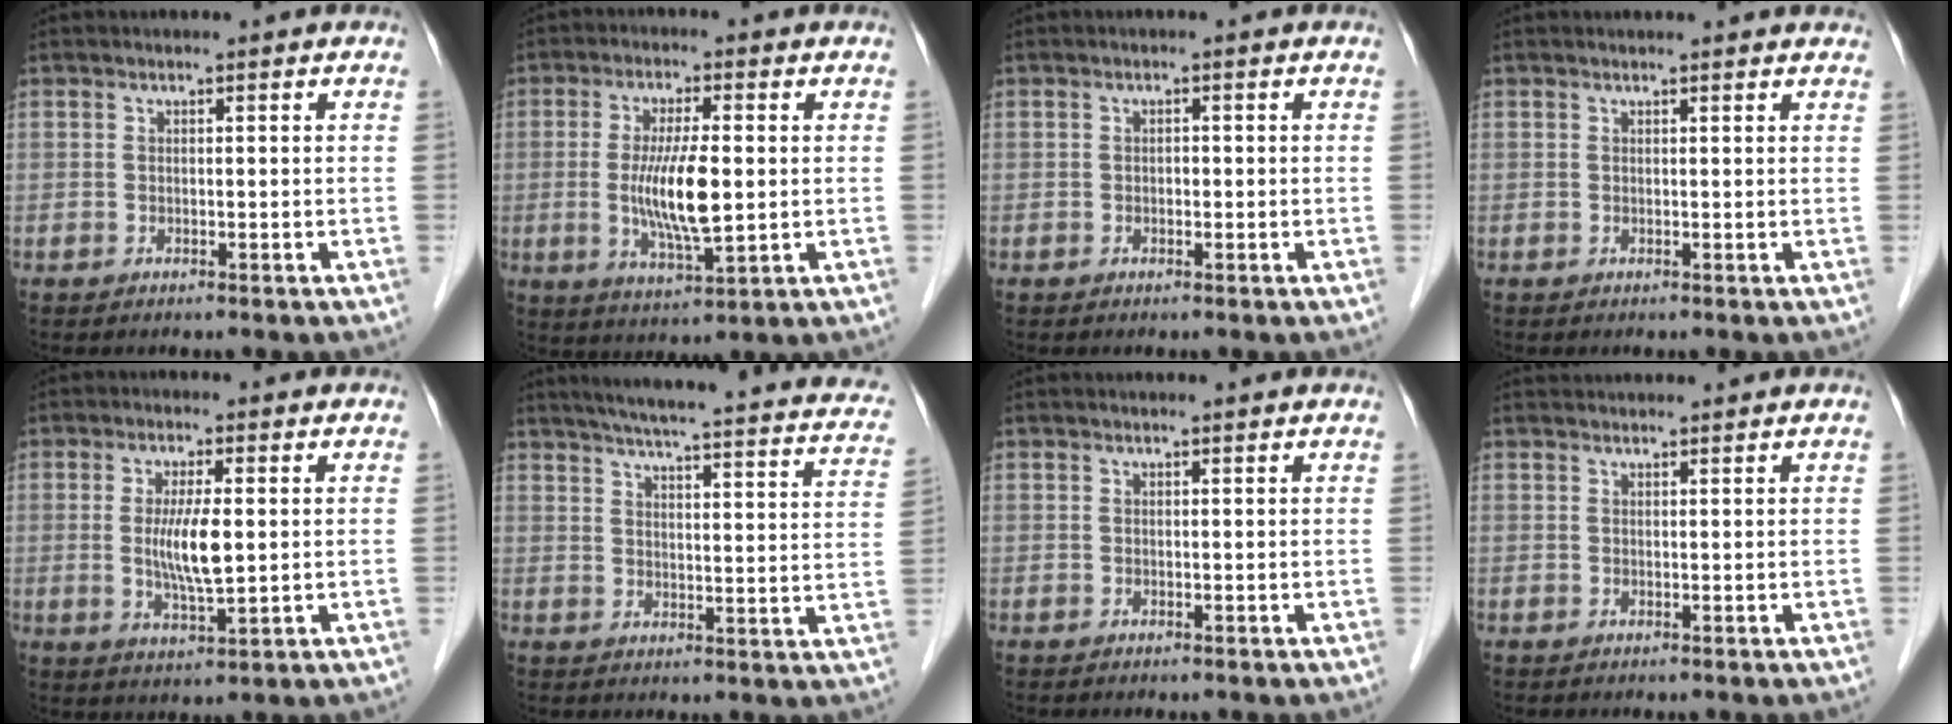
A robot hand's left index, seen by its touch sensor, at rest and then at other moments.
{"total": 9.2, "force": [-0.2, 1.6, 9.1], "torque": [-0.180, -0.014, -0.004]}
{"total": 0.8, "force": [-0.1, 0.5, 0.6], "torque": [-0.008, 0.002, -0.004]}
{"total": 4.9, "force": [4.5, 1.0, 1.5], "torque": [-0.014, 0.019, 0.041]}
{"total": 6.6, "force": [0.3, 1.2, 6.5], "torque": [-0.127, -0.010, 0.007]}
{"total": 25.2, "force": [21.2, 3.1, 13.3], "torque": [-0.182, -0.006, 0.244]}
{"total": 1.4, "force": [1.4, 0.0, 0.3], "torque": [-0.010, 0.010, 0.016]}
{"total": 2.7, "force": [2.7, 0.3, 0.3], "torque": [-0.008, 0.030, 0.043]}